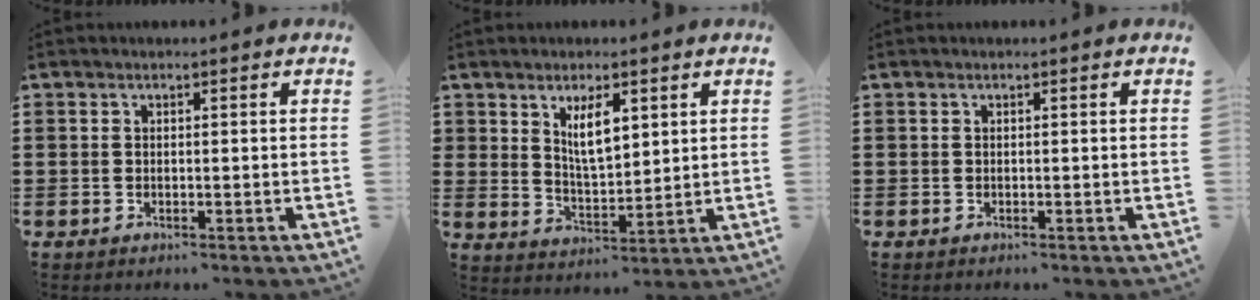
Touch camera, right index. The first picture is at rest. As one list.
[{"total": 5.9, "force": [2.9, 2.3, 4.5], "torque": [-0.083, -0.002, 0.048]}, {"total": 0.0}]